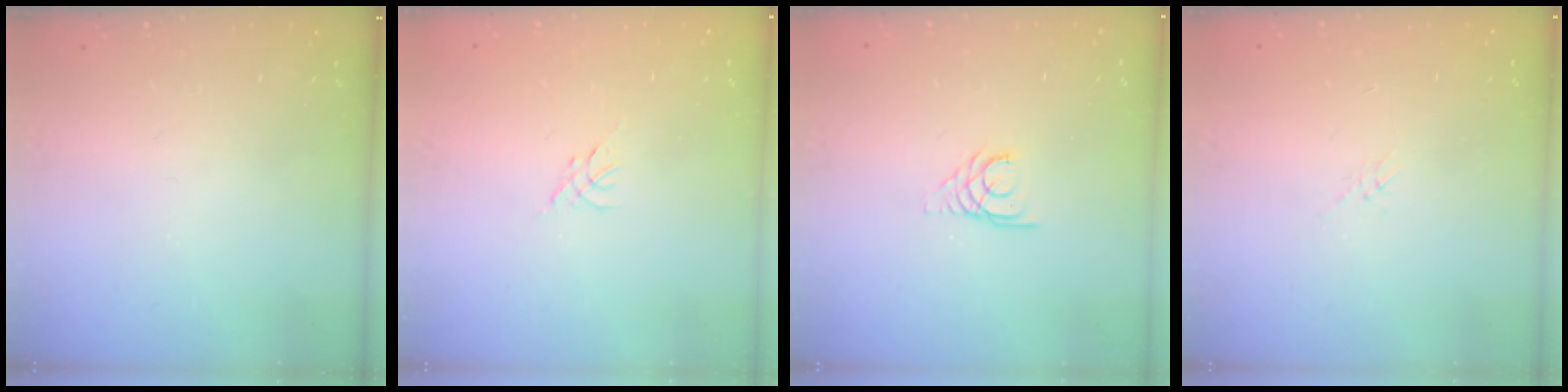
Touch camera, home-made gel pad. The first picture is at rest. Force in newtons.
{"total": 0.0}
{"total": 2.7, "press": 2.7, "slide": 0.3}
{"total": 0.5, "press": 0.5, "slide": 0.2}